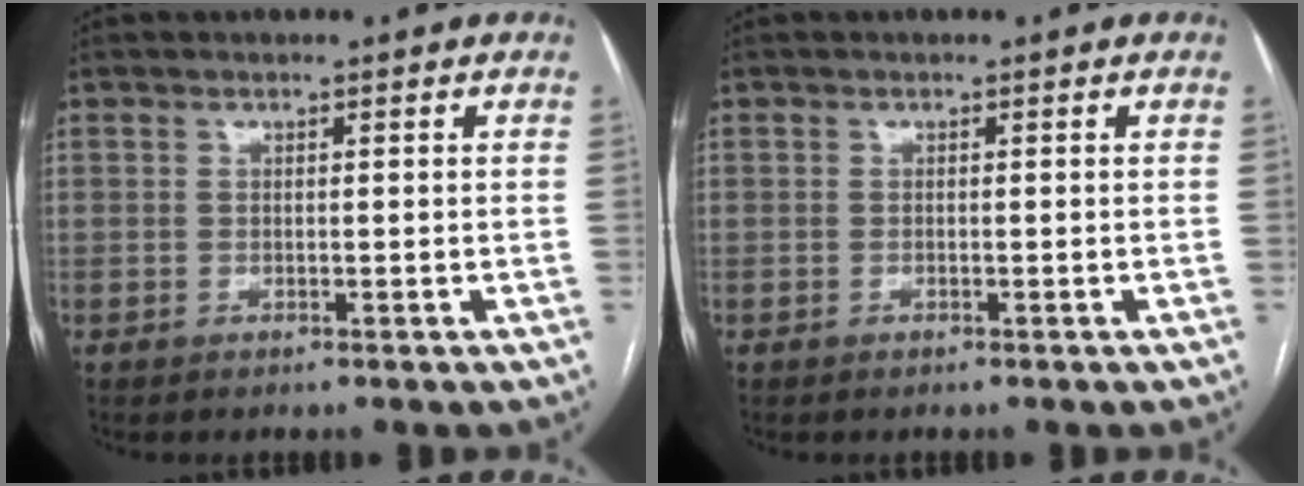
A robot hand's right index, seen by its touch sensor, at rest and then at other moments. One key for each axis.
{"total": 0.0}